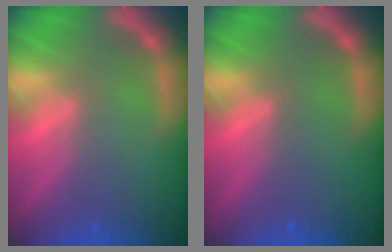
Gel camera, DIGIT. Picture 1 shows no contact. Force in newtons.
{"total": 0.0}